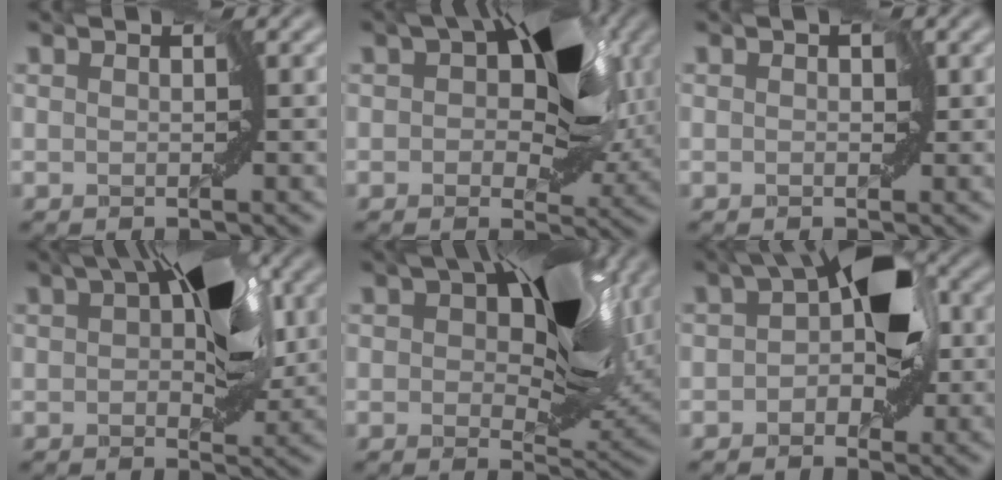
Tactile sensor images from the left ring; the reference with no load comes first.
{"total": 8.5, "force": [2.2, 4.7, 6.8], "torque": [-0.093, 0.013, 0.026]}
{"total": 0.7, "force": [0.3, 0.5, 0.3], "torque": [0.002, 0.004, -0.003]}
{"total": 7.3, "force": [1.9, 3.4, 6.1], "torque": [-0.084, 0.014, 0.027]}
{"total": 11.9, "force": [4.3, 5.7, 9.5], "torque": [-0.142, 0.005, 0.069]}
{"total": 5.5, "force": [0.3, 2.9, 4.7], "torque": [-0.056, 0.023, -0.003]}